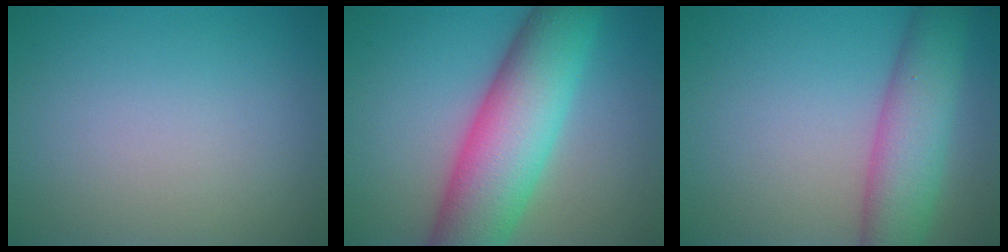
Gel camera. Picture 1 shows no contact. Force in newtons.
{"total": 11.0, "press": 11.0, "slide": 0.6}
{"total": 6.7, "press": 6.7, "slide": 0.2}